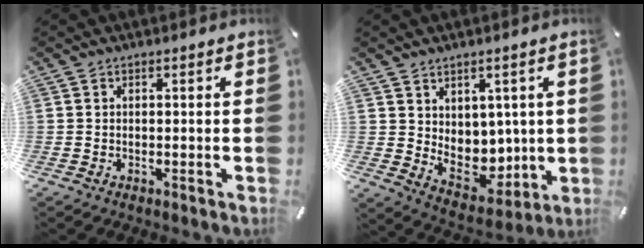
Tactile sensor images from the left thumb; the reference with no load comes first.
{"total": 7.8, "force": [3.1, 6.7, 2.5], "torque": [-0.024, -0.047, 0.070]}